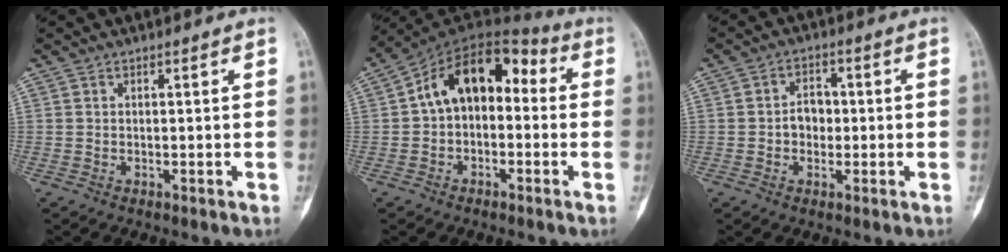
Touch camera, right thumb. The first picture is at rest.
{"total": 13.7, "force": [0.8, 9.1, 10.3], "torque": [-0.130, 0.052, -0.007]}
{"total": 4.3, "force": [-0.3, 3.4, 2.6], "torque": [-0.019, 0.014, -0.011]}